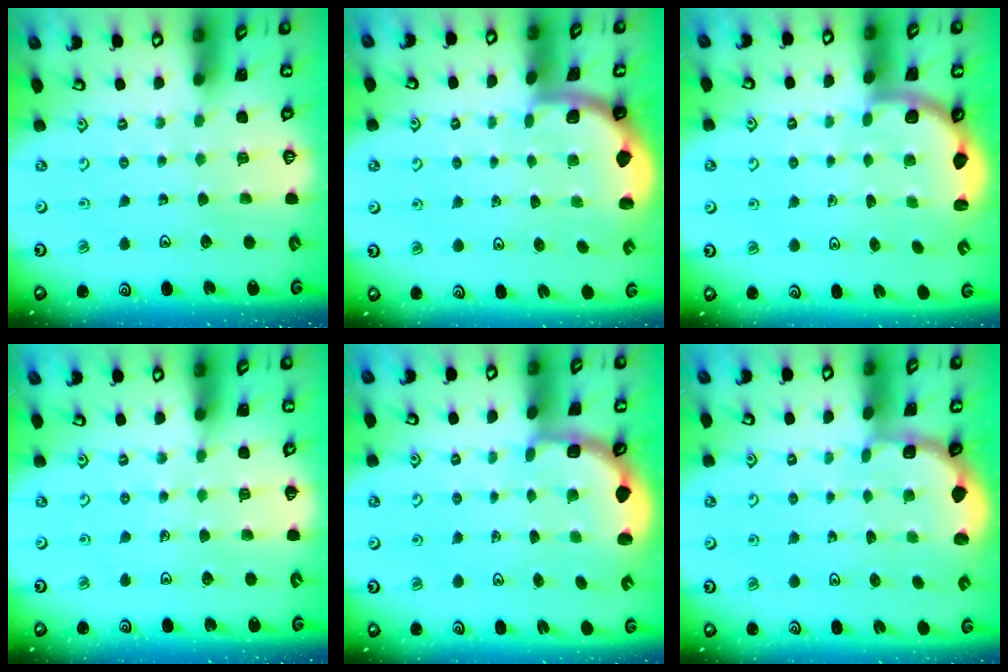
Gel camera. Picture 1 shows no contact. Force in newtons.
{"total": 1.6, "press": 1.6, "slide": 0.1}
{"total": 3.1, "press": 2.7, "slide": 1.5}
{"total": 4.0, "press": 4.0, "slide": 0.6}
{"total": 2.7, "press": 2.1, "slide": 1.7}
{"total": 1.9, "press": 1.8, "slide": 0.7}